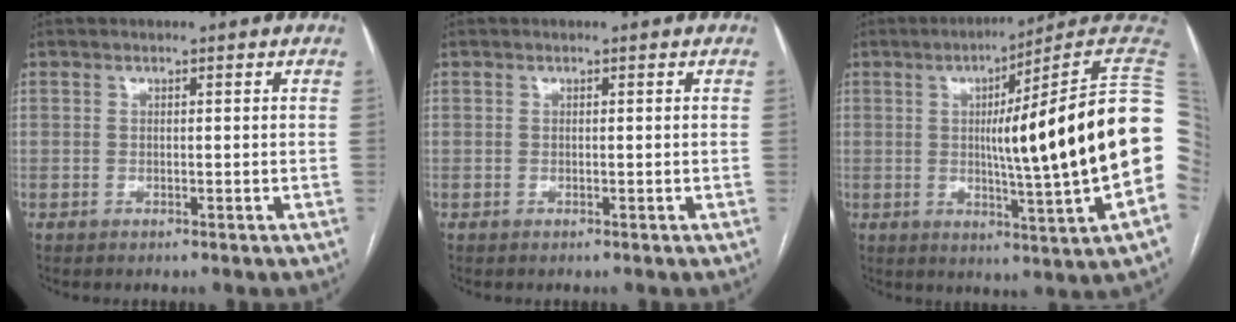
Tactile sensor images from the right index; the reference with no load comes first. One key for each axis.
{"total": 0.0}
{"total": 23.2, "fx": 1.4, "fy": -0.6, "fz": 23.2, "tx": -0.207, "ty": 0.020, "tz": 0.008}